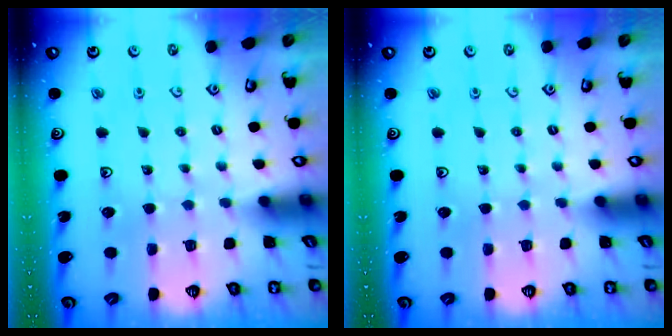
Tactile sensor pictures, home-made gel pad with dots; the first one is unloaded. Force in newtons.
{"total": 0.0}